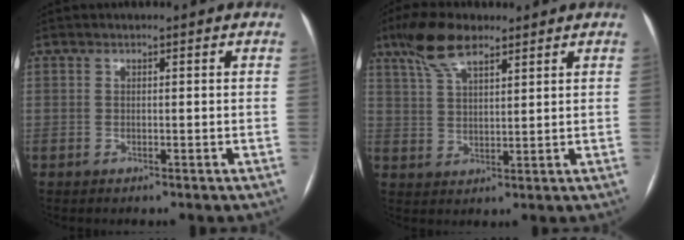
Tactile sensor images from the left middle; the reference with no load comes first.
{"total": 7.9, "force": [5.6, 2.4, 5.1], "torque": [-0.111, 0.020, 0.108]}